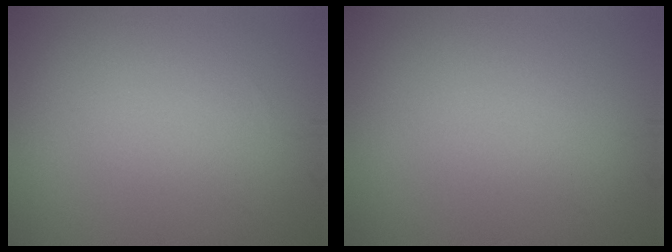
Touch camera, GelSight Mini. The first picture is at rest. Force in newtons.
{"total": 0.0}